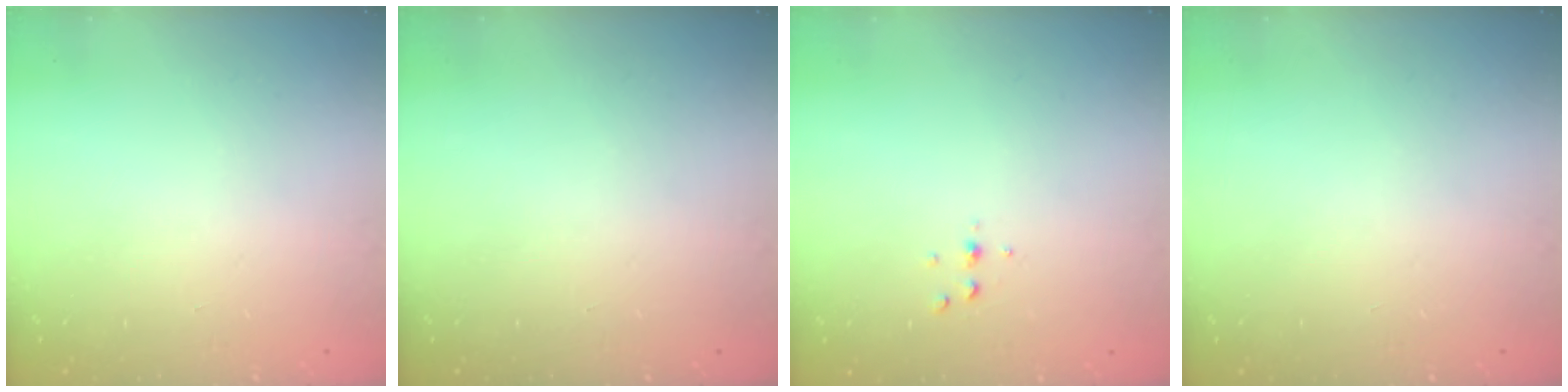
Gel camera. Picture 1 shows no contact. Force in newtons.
{"total": 0.0}
{"total": 2.5, "press": 2.4, "slide": 0.2}
{"total": 0.0}